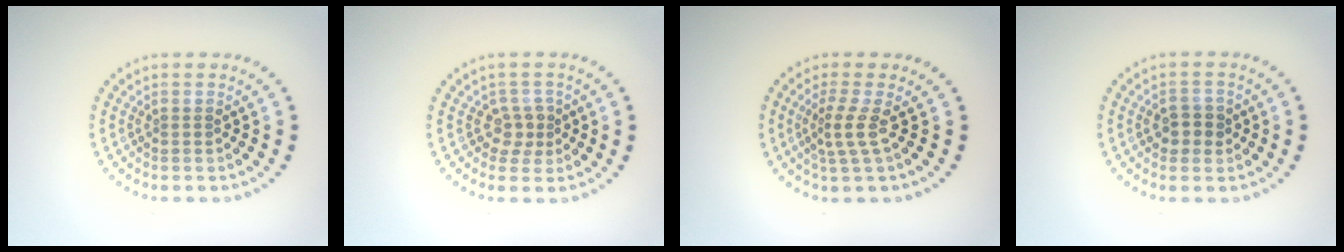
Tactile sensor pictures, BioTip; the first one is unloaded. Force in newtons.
{"total": 1.9, "press": 1.5, "slide": 1.1}
{"total": 2.2, "press": 1.4, "slide": 1.7}
{"total": 2.2, "press": 2.1, "slide": 0.5}